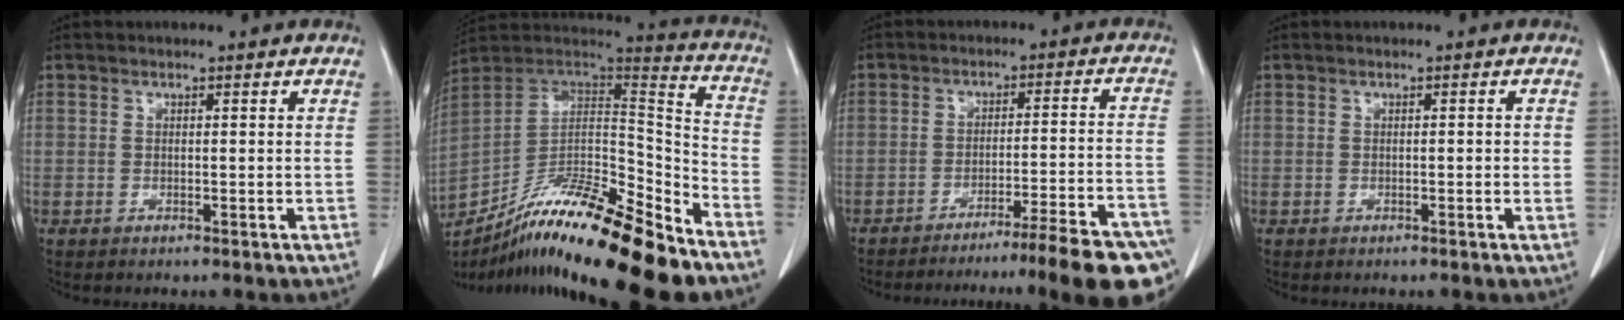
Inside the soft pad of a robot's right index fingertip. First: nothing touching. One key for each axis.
{"total": 23.3, "fx": -17.4, "fy": 3.1, "fz": 15.2, "tx": -0.238, "ty": 0.000, "tz": -0.303}
{"total": 18.8, "fx": -15.3, "fy": 0.3, "fz": 10.9, "tx": -0.067, "ty": 0.003, "tz": -0.203}
{"total": 1.0, "fx": -0.1, "fy": 0.3, "fz": 1.0, "tx": -0.013, "ty": 0.001, "tz": 0.002}